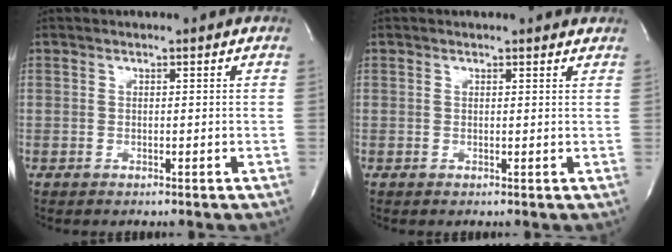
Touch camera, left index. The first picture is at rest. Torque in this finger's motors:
{"motor_torque": [0.14, -0.06, -0.06, -0.01]}